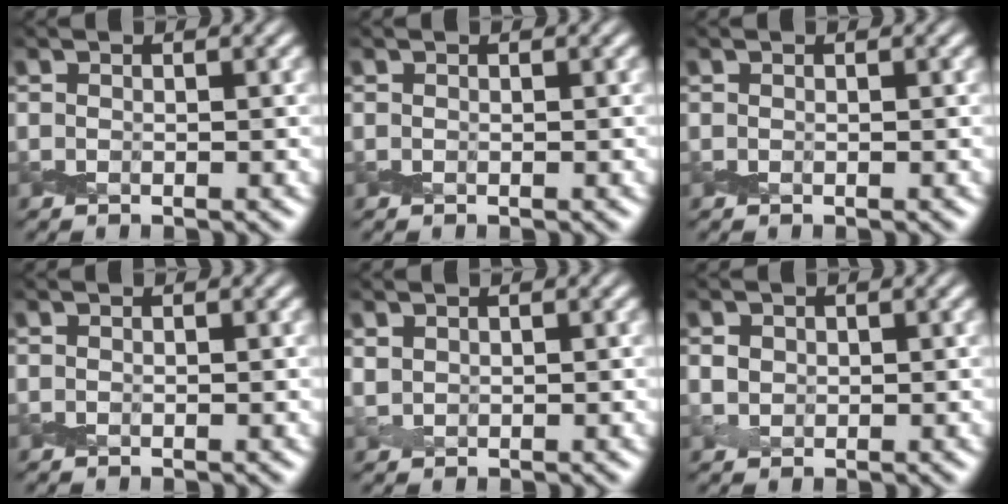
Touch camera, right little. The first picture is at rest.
{"total": 0.0}
{"total": 0.0}
{"total": 0.0}
{"total": 0.8, "force": [0.7, 0.4, 0.1], "torque": [-0.007, 0.001, 0.018]}
{"total": 0.8, "force": [0.2, 0.7, 0.2], "torque": [-0.007, 0.000, 0.005]}